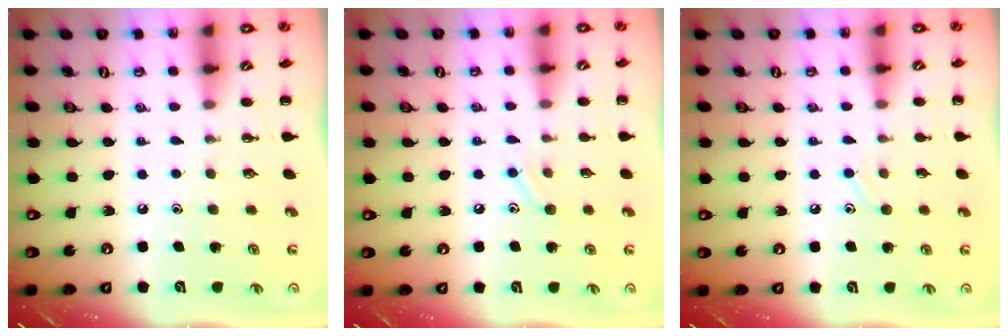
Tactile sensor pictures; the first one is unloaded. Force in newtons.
{"total": 8.3, "press": 8.1, "slide": 1.8}
{"total": 7.0, "press": 6.7, "slide": 2.2}